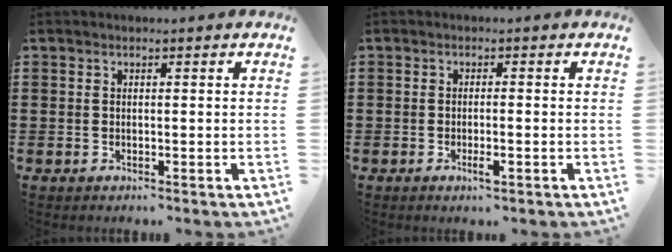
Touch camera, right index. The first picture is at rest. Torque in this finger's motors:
{"motor_torque": [0.63, -0.02, 0.20, 0.02]}